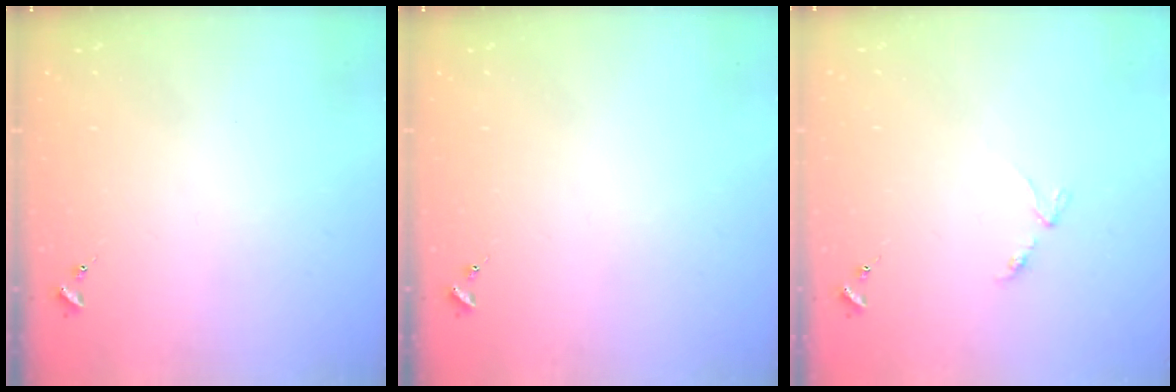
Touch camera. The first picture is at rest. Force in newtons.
{"total": 0.0}
{"total": 2.8, "press": 2.8, "slide": 0.5}